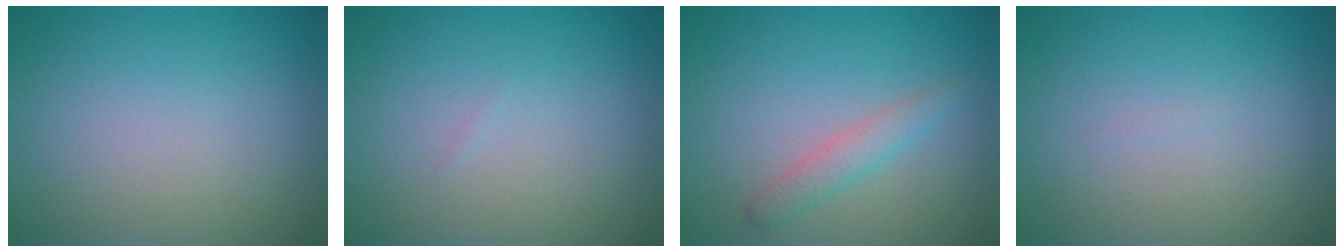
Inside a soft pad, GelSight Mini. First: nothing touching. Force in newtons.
{"total": 0.0}
{"total": 2.0, "press": 2.0, "slide": 0.1}
{"total": 0.0}